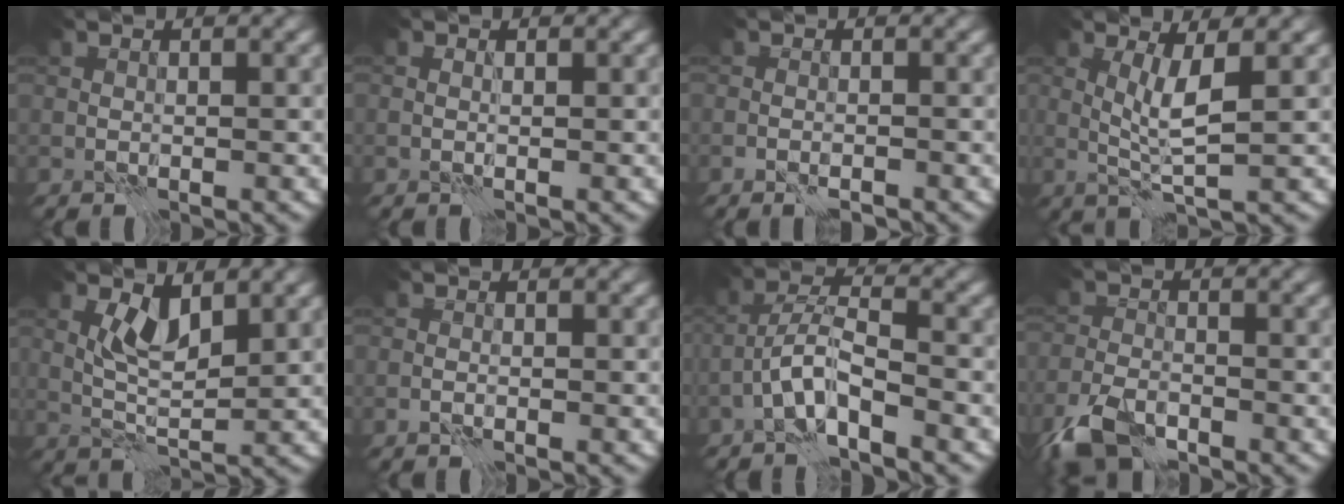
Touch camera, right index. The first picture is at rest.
{"total": 0.0}
{"total": 0.8, "force": [-0.5, -0.3, 0.6], "torque": [-0.008, 0.000, -0.009]}
{"total": 3.0, "force": [1.1, -0.5, 2.7], "torque": [-0.058, -0.002, 0.027]}
{"total": 3.1, "force": [1.4, 0.9, 2.6], "torque": [-0.051, 0.001, 0.027]}
{"total": 0.0}
{"total": 3.9, "force": [-2.4, 0.5, 3.0], "torque": [-0.055, 0.017, -0.054]}
{"total": 5.6, "force": [-4.1, 2.1, 3.1], "torque": [-0.067, -0.013, -0.092]}